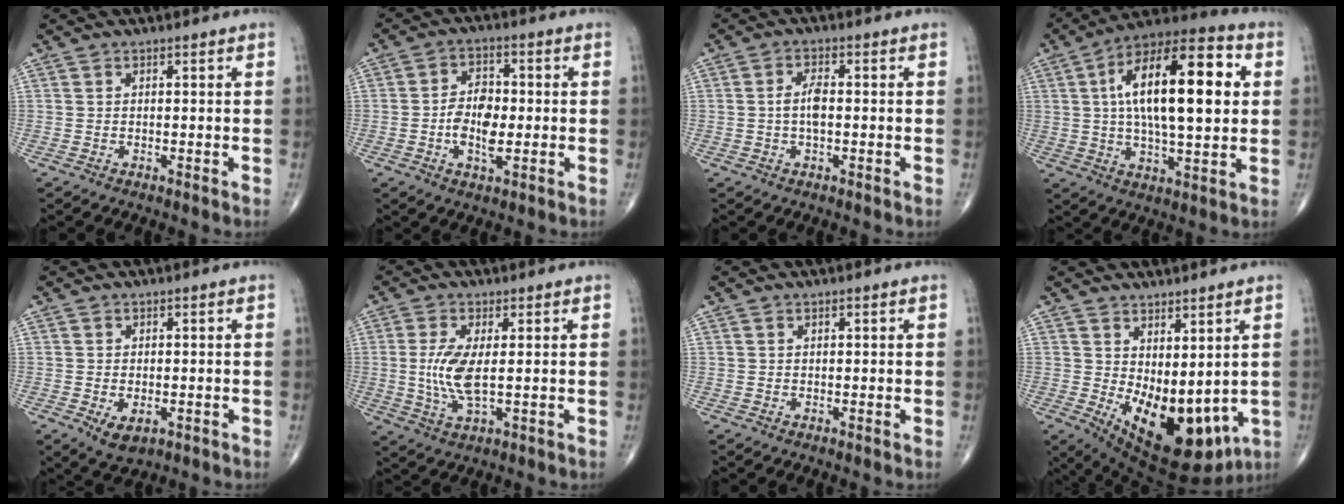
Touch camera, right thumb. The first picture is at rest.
{"total": 7.7, "force": [-1.0, 4.1, 6.5], "torque": [-0.108, 0.007, -0.020]}
{"total": 3.7, "force": [-0.2, 1.6, 3.4], "torque": [-0.069, 0.007, -0.006]}
{"total": 22.6, "force": [4.1, 8.7, 20.5], "torque": [-0.324, 0.015, 0.057]}
{"total": 4.2, "force": [-1.4, 2.5, 3.1], "torque": [-0.048, -0.004, -0.013]}
{"total": 7.3, "force": [0.3, 2.4, 6.9], "torque": [-0.157, -0.011, 0.008]}
{"total": 0.0}
{"total": 16.1, "force": [-1.1, 8.2, 13.8], "torque": [-0.191, -0.029, 0.017]}